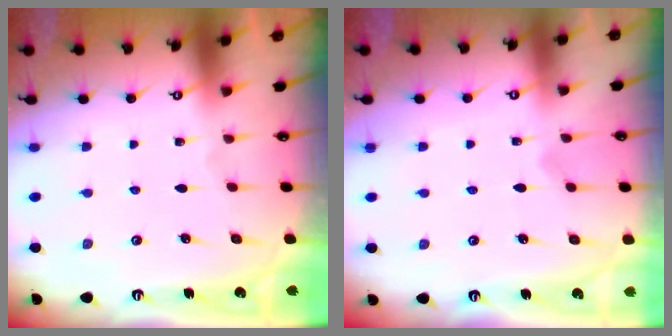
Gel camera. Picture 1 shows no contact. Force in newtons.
{"total": 7.0, "press": 7.0, "slide": 0.5}